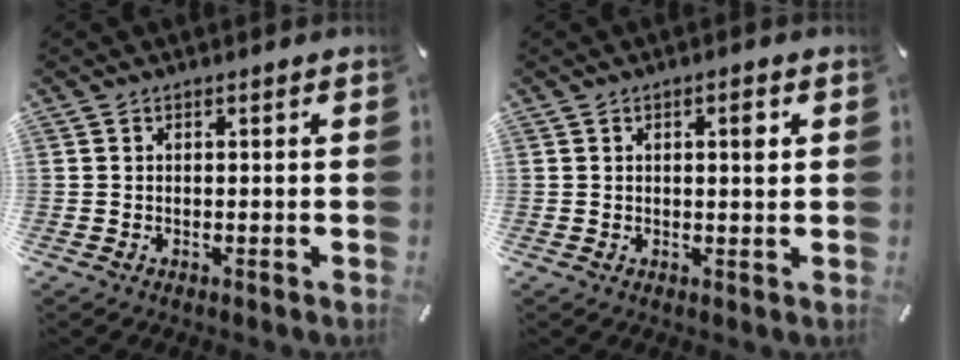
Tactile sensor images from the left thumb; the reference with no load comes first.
{"total": 2.8, "force": [0.8, 0.9, 2.5], "torque": [-0.027, -0.003, 0.006]}